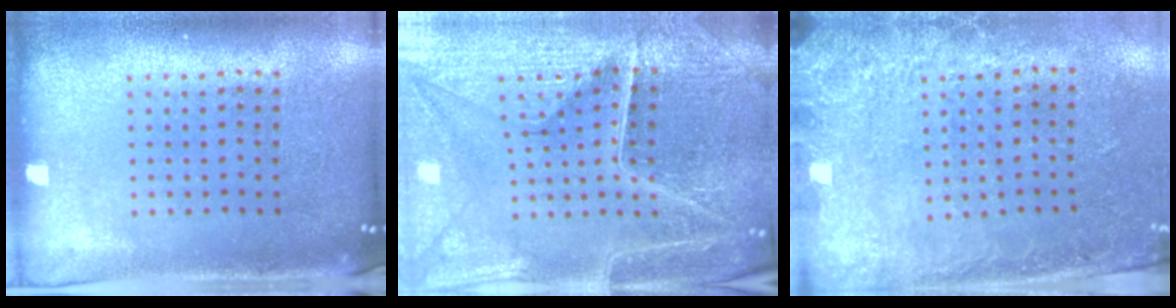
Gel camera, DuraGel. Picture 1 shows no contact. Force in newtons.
{"total": 4.8, "press": 4.6, "slide": 1.3}
{"total": 2.8, "press": 1.9, "slide": 2.1}